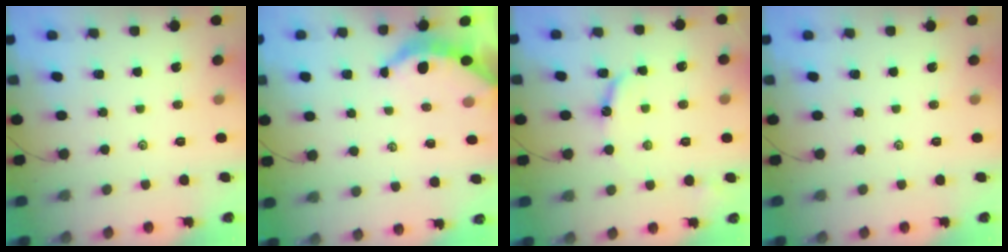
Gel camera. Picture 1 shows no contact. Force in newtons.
{"total": 3.8, "press": 3.8, "slide": 0.4}
{"total": 6.8, "press": 6.7, "slide": 0.6}
{"total": 0.0}